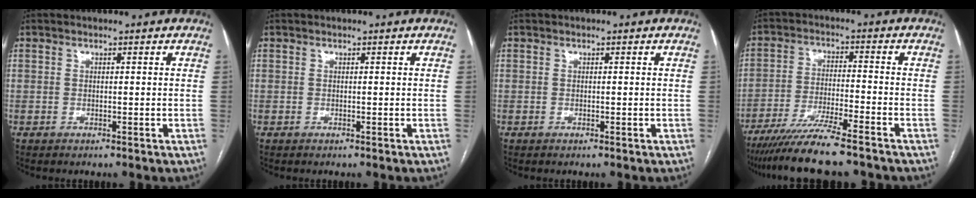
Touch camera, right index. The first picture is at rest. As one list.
[{"total": 0.0}, {"total": 0.0}, {"total": 11.5, "force": [-9.4, 0.2, 6.7], "torque": [-0.110, -0.032, -0.157]}]